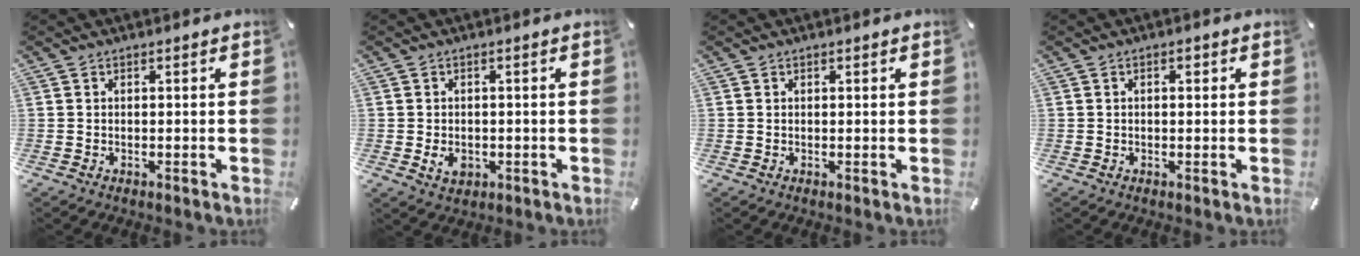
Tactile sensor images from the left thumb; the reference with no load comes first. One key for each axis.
{"total": 3.5, "fx": -0.7, "fy": 2.8, "fz": 2.1, "tx": -0.034, "ty": -0.001, "tz": -0.015}
{"total": 0.6, "fx": 0.3, "fy": 0.5, "fz": 0.1, "tx": -0.001, "ty": 0.003, "tz": 0.006}
{"total": 1.5, "fx": 0.3, "fy": 1.0, "fz": 1.1, "tx": -0.023, "ty": 0.007, "tz": 0.003}